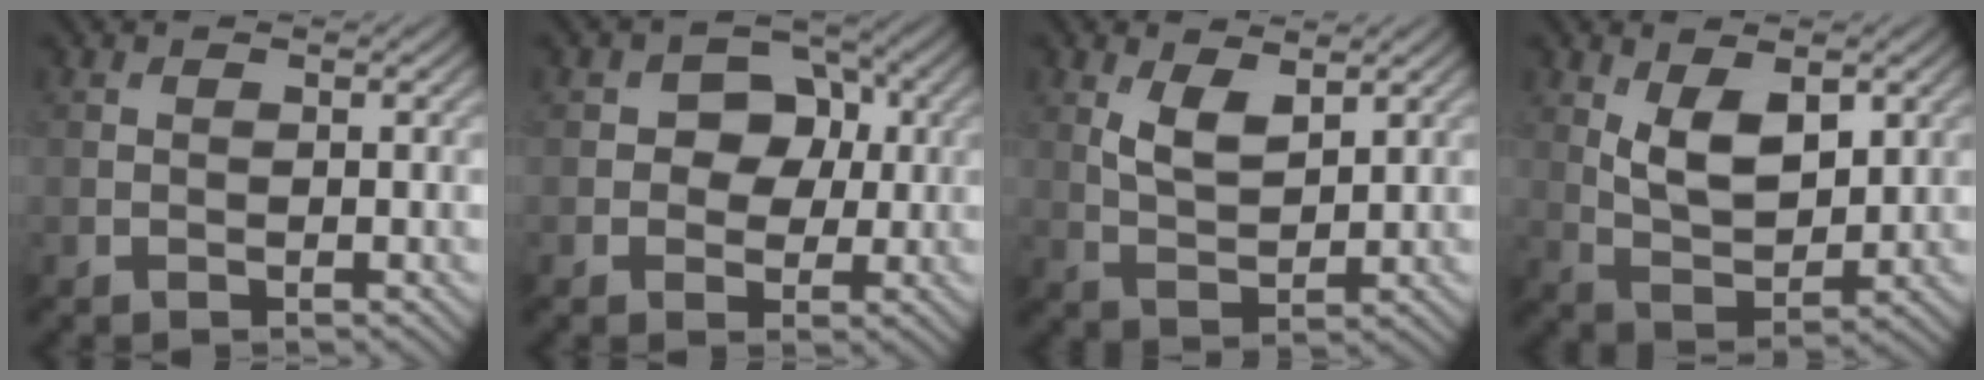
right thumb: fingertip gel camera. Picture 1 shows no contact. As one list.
[{"total": 5.5, "force": [0.5, 4.5, 3.2], "torque": [-0.045, 0.002, -0.014]}, {"total": 4.3, "force": [2.2, 1.9, 3.2], "torque": [-0.073, -0.008, 0.048]}, {"total": 6.9, "force": [2.5, 3.6, 5.3], "torque": [-0.107, -0.010, 0.052]}]